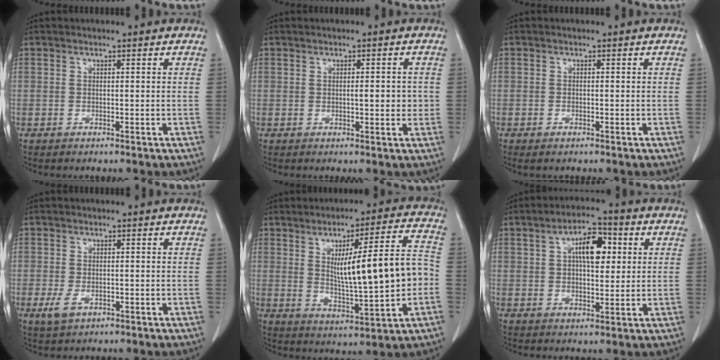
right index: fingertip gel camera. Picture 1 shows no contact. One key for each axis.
{"total": 2.8, "fx": -0.1, "fy": 1.0, "fz": 2.6, "tx": -0.040, "ty": 0.001, "tz": 0.001}
{"total": 1.0, "fx": -0.7, "fy": 0.3, "fz": 0.7, "tx": -0.013, "ty": -0.001, "tz": -0.007}
{"total": 3.1, "fx": -1.3, "fy": 1.7, "fz": 2.2, "tx": -0.048, "ty": -0.002, "tz": -0.015}
{"total": 14.5, "fx": 0.0, "fy": 1.6, "fz": 14.4, "tx": -0.221, "ty": 0.009, "tz": 0.009}
{"total": 7.7, "fx": 2.0, "fy": 3.4, "fz": 6.6, "tx": -0.109, "ty": 0.019, "tz": 0.031}